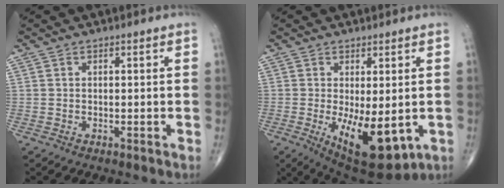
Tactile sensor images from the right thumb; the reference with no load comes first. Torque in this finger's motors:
{"motor_torque": [-0.16, 0.93, 0.30, -0.20, 0.35]}